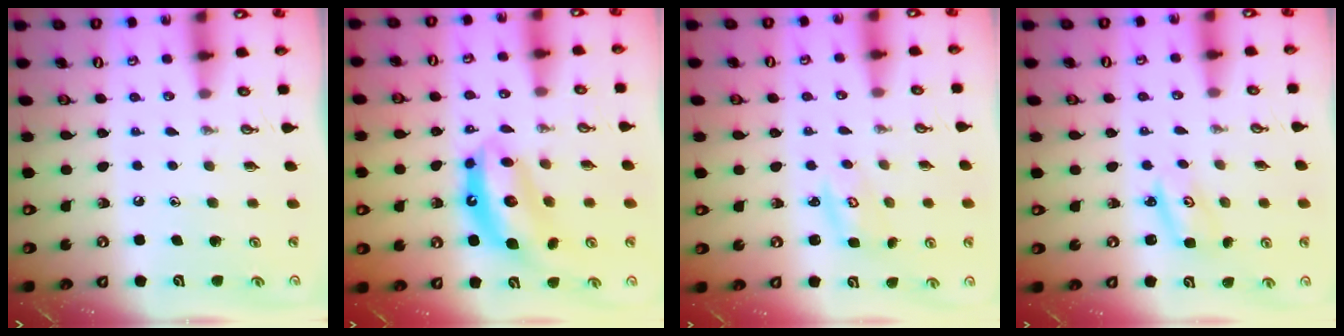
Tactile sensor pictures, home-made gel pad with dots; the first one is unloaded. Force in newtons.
{"total": 11.0, "press": 10.9, "slide": 1.1}
{"total": 3.0, "press": 3.0, "slide": 0.3}
{"total": 2.6, "press": 2.6, "slide": 0.2}